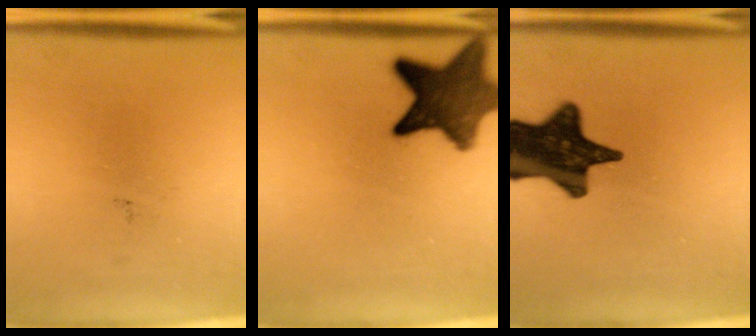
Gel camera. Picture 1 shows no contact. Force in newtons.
{"total": 11.3}
{"total": 16.6}